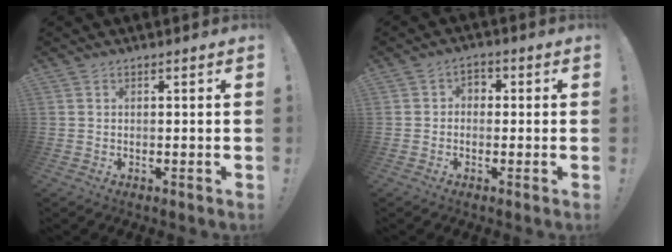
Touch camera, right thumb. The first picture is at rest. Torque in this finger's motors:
{"motor_torque": [0.25, 0.36, 0.04, -0.10, 0.00]}